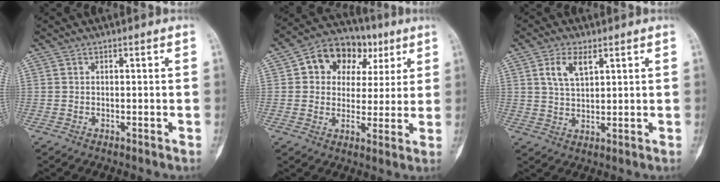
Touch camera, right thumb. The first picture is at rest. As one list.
[{"total": 14.0, "force": [5.0, 10.9, 7.3], "torque": [-0.059, 0.015, 0.073]}, {"total": 5.7, "force": [2.7, 2.8, 4.1], "torque": [-0.074, -0.009, 0.054]}]